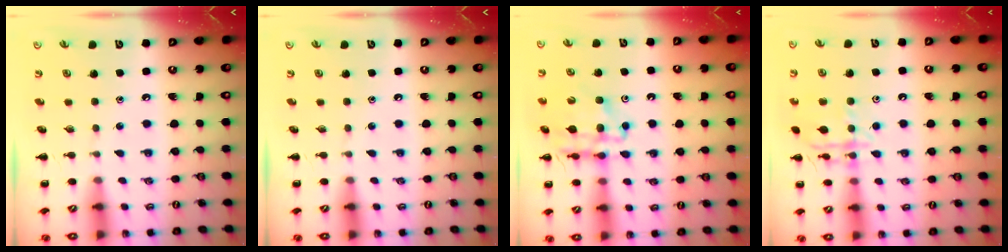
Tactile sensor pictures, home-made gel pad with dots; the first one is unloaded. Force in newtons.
{"total": 0.0}
{"total": 12.0, "press": 11.5, "slide": 3.4}
{"total": 13.9, "press": 13.9, "slide": 0.9}